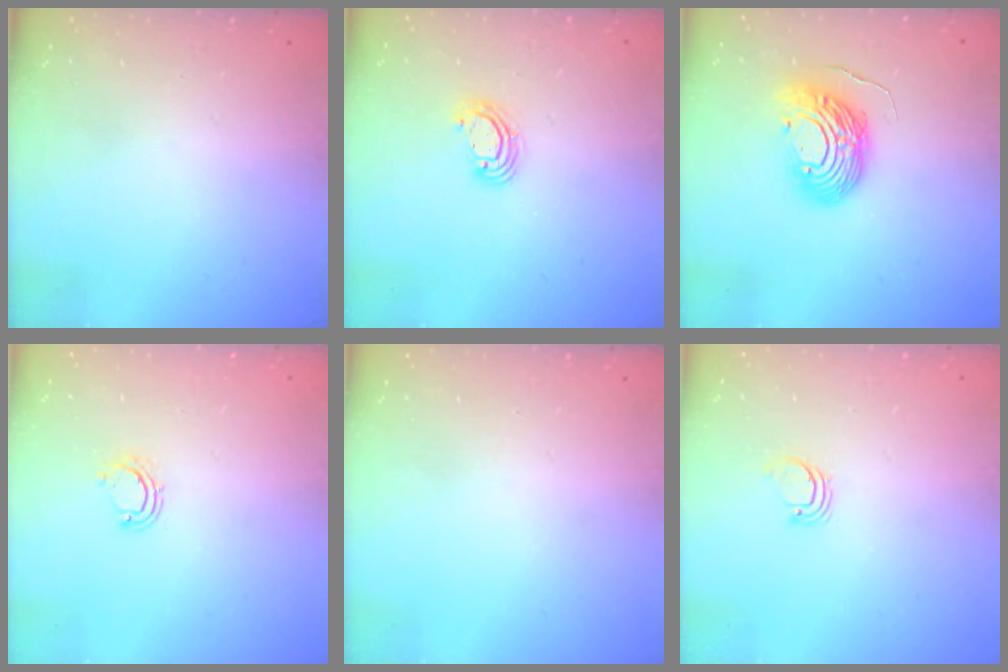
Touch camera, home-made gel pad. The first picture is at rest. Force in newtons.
{"total": 4.8, "press": 4.8, "slide": 0.3}
{"total": 12.6, "press": 12.5, "slide": 1.1}
{"total": 4.6, "press": 4.6, "slide": 0.3}
{"total": 0.0}
{"total": 0.9, "press": 0.9, "slide": 0.1}